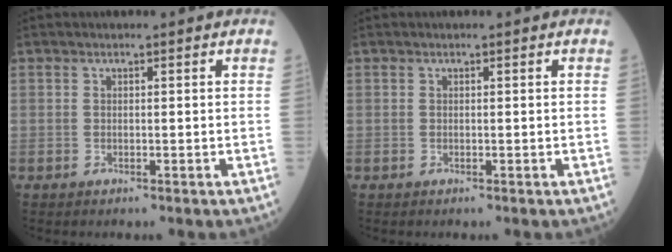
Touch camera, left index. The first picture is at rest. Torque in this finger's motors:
{"motor_torque": [0.00, 0.00, 0.02, 0.00]}